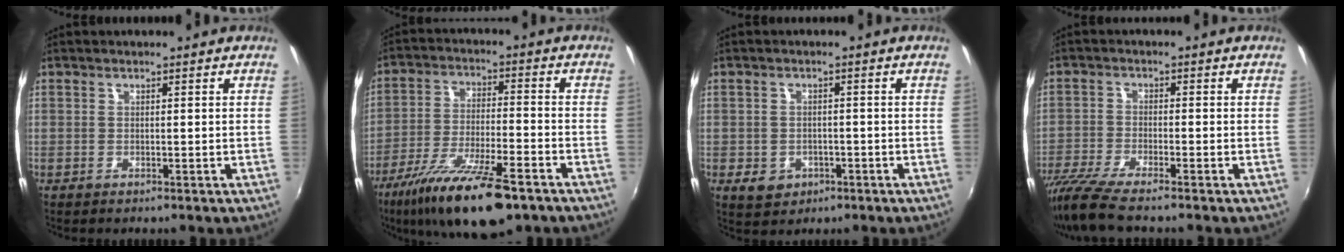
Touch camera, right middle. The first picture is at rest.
{"total": 17.6, "force": [-12.2, 4.2, 12.1], "torque": [-0.235, -0.044, -0.208]}
{"total": 4.5, "force": [-1.8, 3.7, 1.8], "torque": [-0.046, 0.001, -0.018]}
{"total": 8.2, "force": [-7.1, 0.3, 4.1], "torque": [-0.102, -0.029, -0.132]}